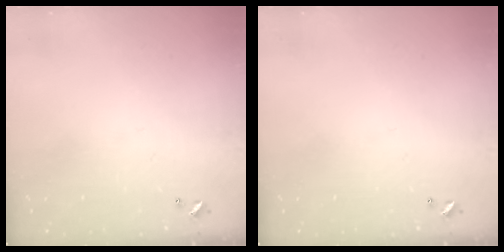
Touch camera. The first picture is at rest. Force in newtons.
{"total": 0.0}